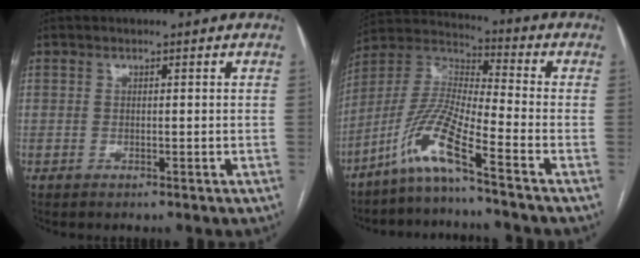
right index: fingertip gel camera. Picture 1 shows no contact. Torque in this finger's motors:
{"motor_torque": [0.37, -0.54, 0.00, -0.03]}